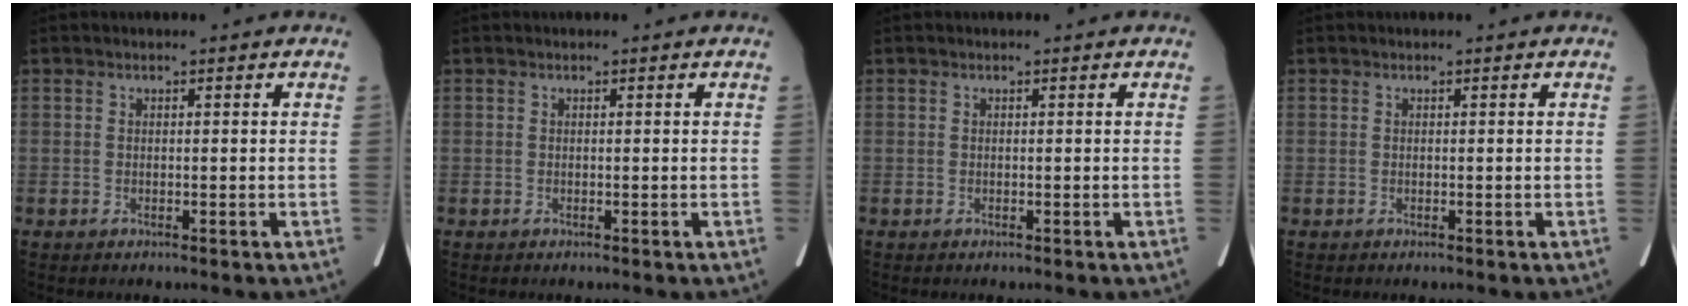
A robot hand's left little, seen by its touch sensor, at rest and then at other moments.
{"total": 0.0}
{"total": 0.0}
{"total": 0.0}